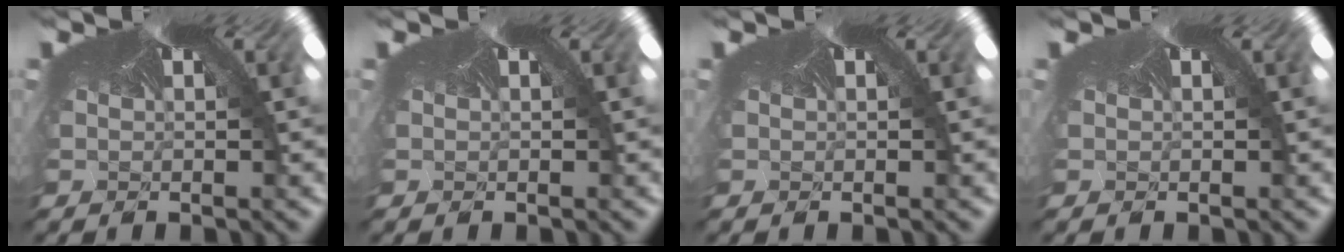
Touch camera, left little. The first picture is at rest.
{"total": 0.0}
{"total": 0.0}
{"total": 0.0}